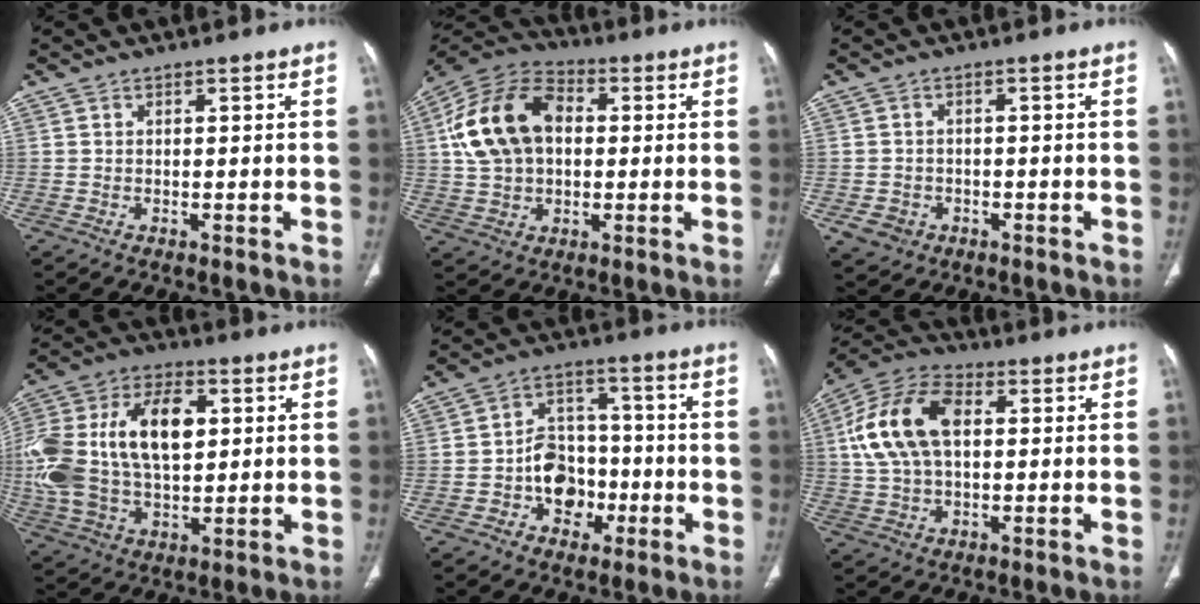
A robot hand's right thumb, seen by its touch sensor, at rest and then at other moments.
{"total": 17.3, "force": [2.6, 11.8, 12.4], "torque": [-0.218, 0.025, 0.040]}
{"total": 4.2, "force": [-1.7, 3.6, 1.4], "torque": [-0.021, 0.011, -0.019]}
{"total": 24.7, "force": [3.4, 14.7, 19.6], "torque": [-0.421, 0.017, 0.063]}
{"total": 10.1, "force": [-3.1, 8.1, 5.2], "torque": [-0.037, 0.040, -0.052]}
{"total": 15.2, "force": [2.6, 9.2, 11.8], "torque": [-0.235, 0.025, 0.044]}